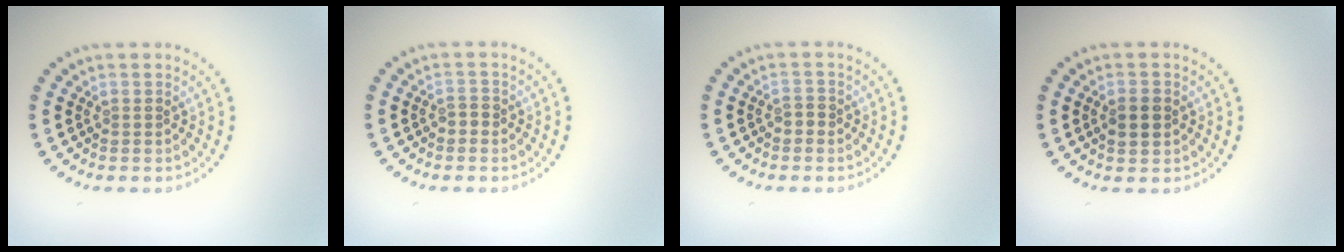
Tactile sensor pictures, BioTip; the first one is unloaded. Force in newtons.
{"total": 0.9, "press": 0.8, "slide": 0.4}
{"total": 0.9, "press": 0.8, "slide": 0.4}
{"total": 2.1, "press": 2.1, "slide": 0.1}